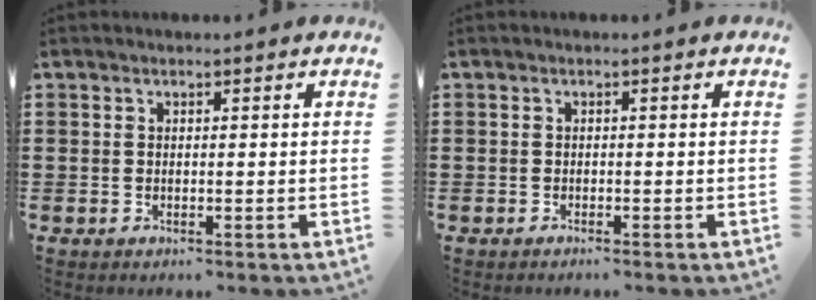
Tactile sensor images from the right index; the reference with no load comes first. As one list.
[{"total": 0.5, "force": [-0.5, 0.0, 0.1], "torque": [-0.004, -0.002, -0.011]}]